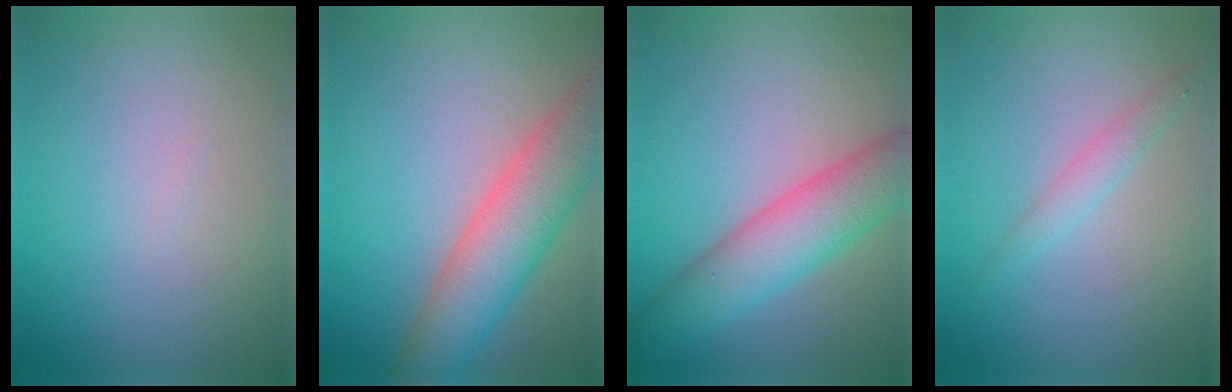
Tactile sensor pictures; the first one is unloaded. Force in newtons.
{"total": 7.6, "press": 7.6, "slide": 0.5}
{"total": 6.7, "press": 6.7, "slide": 0.4}
{"total": 1.6, "press": 1.6, "slide": 0.0}